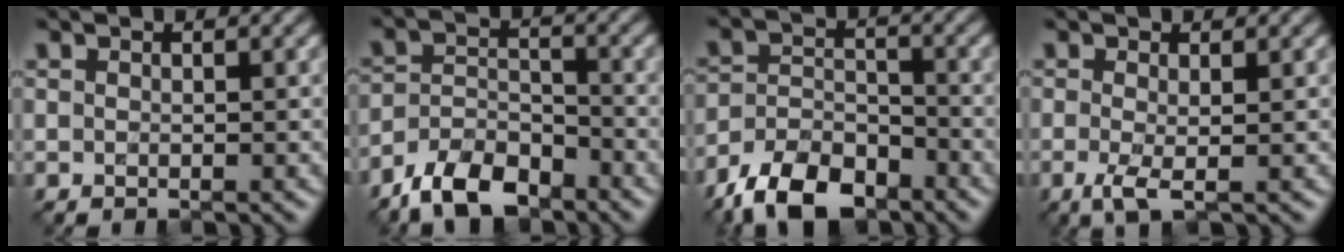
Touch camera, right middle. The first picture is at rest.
{"total": 6.3, "force": [-5.0, 2.7, 2.7], "torque": [-0.048, 0.001, -0.101]}
{"total": 7.4, "force": [-5.6, 3.4, 3.3], "torque": [-0.059, 0.003, -0.112]}
{"total": 2.0, "force": [-0.5, 0.4, 1.9], "torque": [-0.045, -0.004, -0.012]}